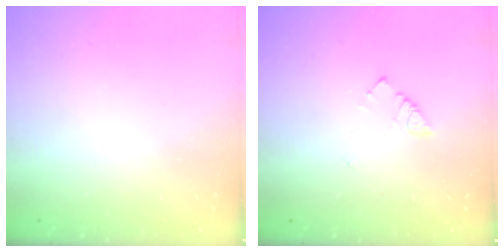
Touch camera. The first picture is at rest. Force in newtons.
{"total": 3.0, "press": 2.9, "slide": 0.4}